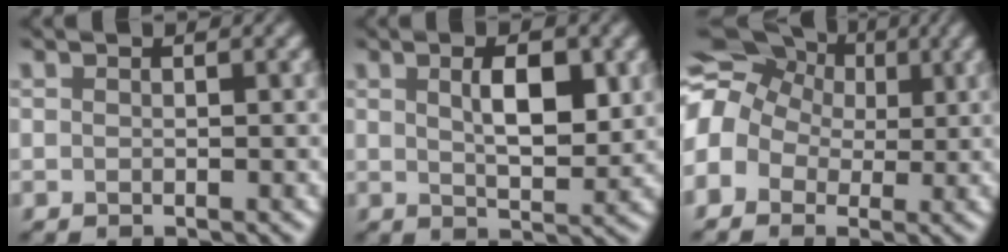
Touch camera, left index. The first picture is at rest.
{"total": 4.7, "force": [1.3, 1.8, 4.2], "torque": [-0.073, 0.000, 0.021]}
{"total": 11.9, "force": [2.6, 10.1, 5.7], "torque": [-0.136, 0.039, 0.004]}